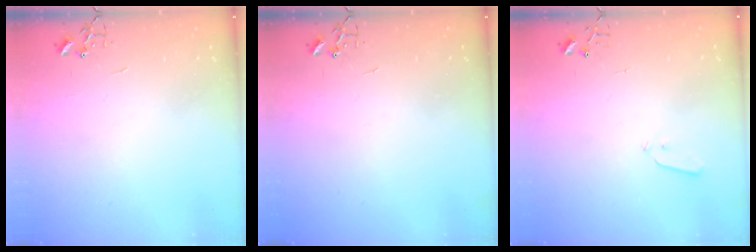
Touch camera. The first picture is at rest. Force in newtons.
{"total": 0.0}
{"total": 3.0, "press": 2.9, "slide": 0.7}